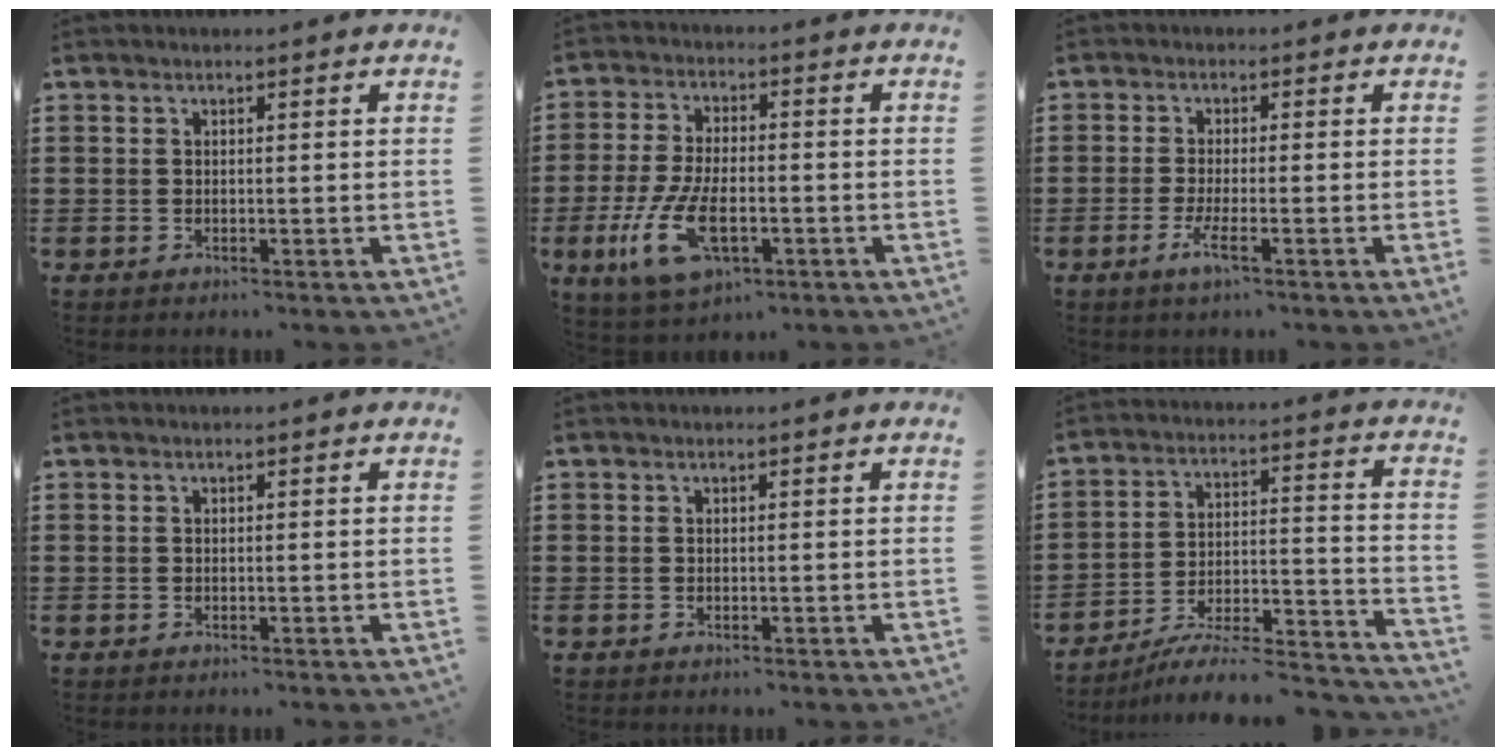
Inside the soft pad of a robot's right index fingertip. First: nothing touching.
{"total": 10.0, "force": [-3.6, 4.6, 8.1], "torque": [-0.185, -0.010, -0.066]}
{"total": 3.8, "force": [-1.8, 0.1, 3.3], "torque": [-0.069, -0.012, -0.036]}
{"total": 0.0}
{"total": 0.0}
{"total": 6.4, "force": [-5.5, 1.1, 3.0], "torque": [-0.048, -0.002, -0.109]}